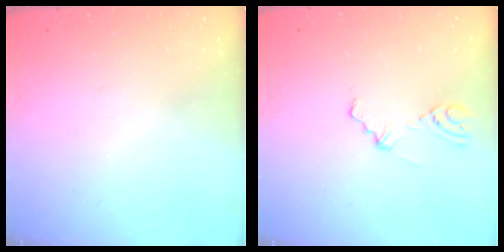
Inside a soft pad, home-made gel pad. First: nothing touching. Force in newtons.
{"total": 2.9, "press": 2.8, "slide": 0.8}